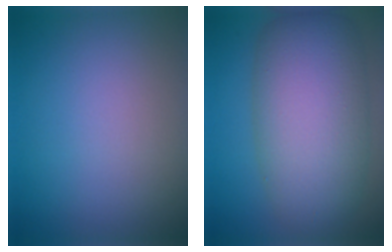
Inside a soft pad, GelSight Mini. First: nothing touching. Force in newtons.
{"total": 10.4, "press": 10.4, "slide": 0.1}